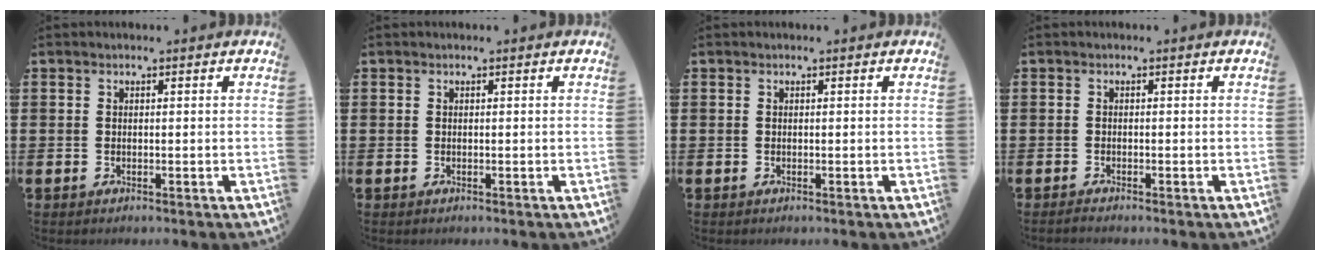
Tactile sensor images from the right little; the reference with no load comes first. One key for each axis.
{"total": 0.0}
{"total": 0.0}
{"total": 0.5, "fx": -0.5, "fy": 0.0, "fz": 0.2, "tx": -0.004, "ty": -0.002, "tz": -0.010}